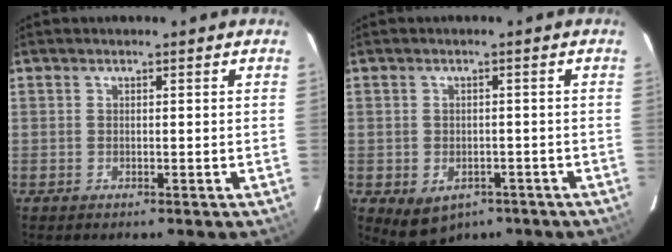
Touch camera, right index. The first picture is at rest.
{"total": 6.4, "force": [-3.4, 4.7, 2.7], "torque": [-0.050, -0.004, -0.032]}